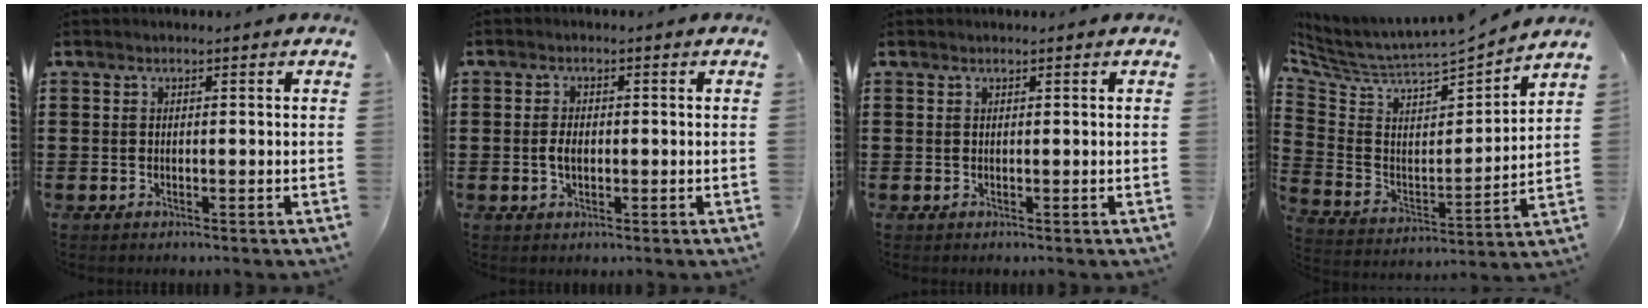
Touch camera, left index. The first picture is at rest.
{"total": 2.4, "force": [-0.3, 1.2, 2.0], "torque": [-0.048, 0.000, -0.009]}
{"total": 0.0}
{"total": 4.4, "force": [4.3, 0.9, 0.6], "torque": [-0.043, -0.053, 0.067]}